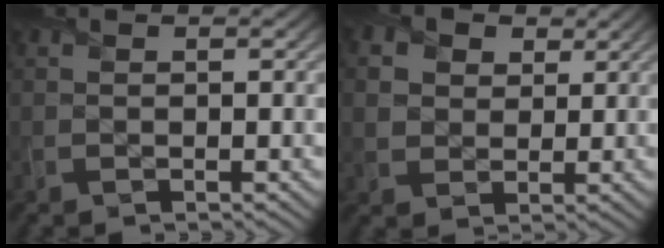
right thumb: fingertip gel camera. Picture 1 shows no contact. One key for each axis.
{"total": 5.9, "fx": 2.7, "fy": 4.6, "fz": 2.5, "tx": -0.106, "ty": 0.000, "tz": 0.047}